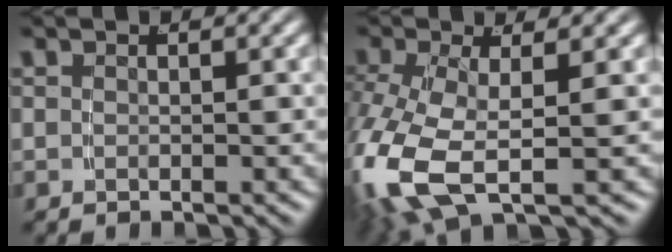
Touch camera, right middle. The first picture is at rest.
{"total": 7.5, "force": [-1.5, 4.4, 5.8], "torque": [-0.170, -0.040, -0.004]}